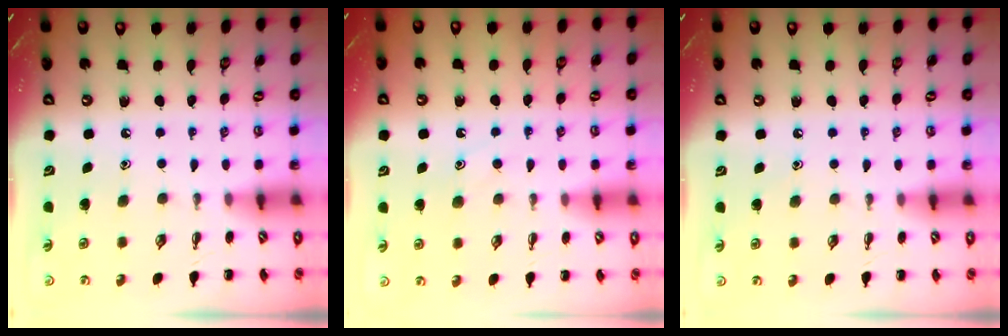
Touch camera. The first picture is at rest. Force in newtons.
{"total": 8.0, "press": 8.0, "slide": 1.0}
{"total": 4.7, "press": 4.4, "slide": 1.5}